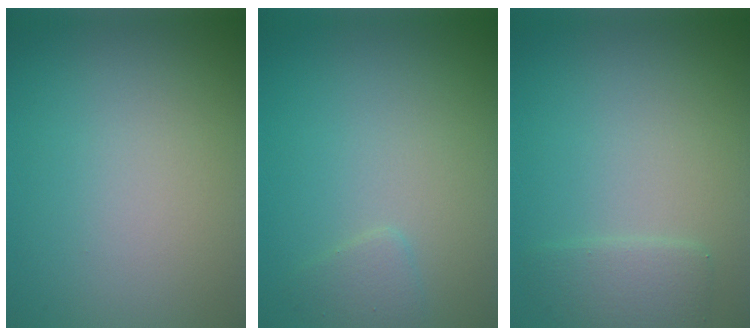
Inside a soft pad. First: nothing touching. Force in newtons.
{"total": 1.2, "press": 1.2, "slide": 0.1}
{"total": 2.0, "press": 2.0, "slide": 0.1}